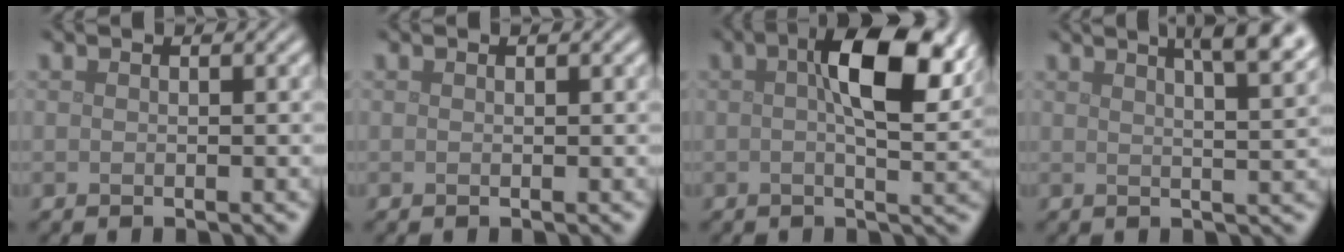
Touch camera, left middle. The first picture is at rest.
{"total": 0.0}
{"total": 9.2, "force": [2.6, 3.3, 8.2], "torque": [-0.127, 0.009, 0.034]}
{"total": 8.0, "force": [4.6, 2.9, 5.9], "torque": [-0.038, 0.043, 0.036]}